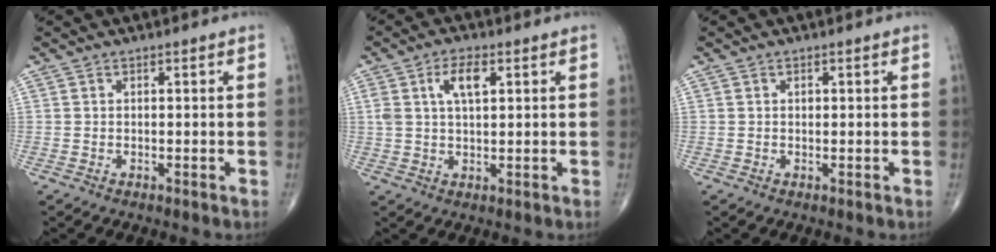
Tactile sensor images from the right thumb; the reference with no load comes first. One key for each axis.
{"total": 5.6, "fx": 2.0, "fy": 2.5, "fz": 4.6, "tx": -0.087, "ty": 0.003, "tz": 0.039}
{"total": 0.6, "fx": 0.2, "fy": 0.4, "fz": 0.4, "tx": -0.006, "ty": 0.000, "tz": 0.004}